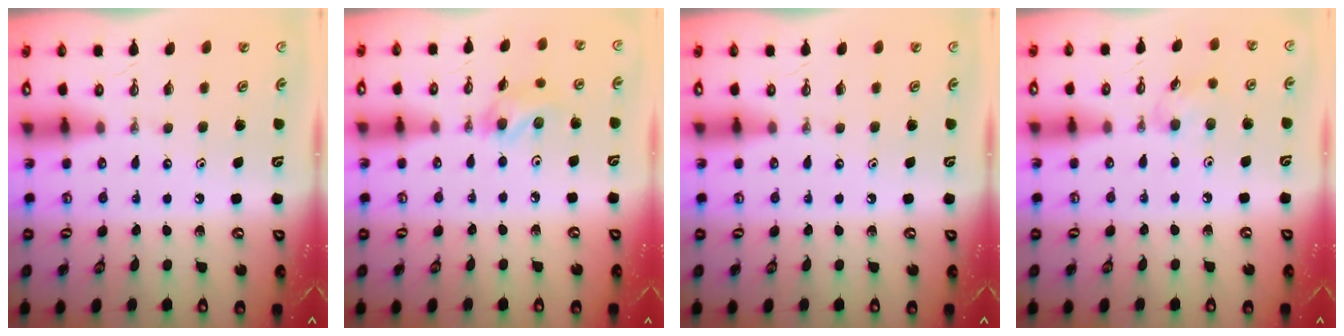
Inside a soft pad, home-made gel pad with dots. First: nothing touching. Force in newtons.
{"total": 7.5, "press": 7.4, "slide": 0.9}
{"total": 0.0}
{"total": 6.5, "press": 6.4, "slide": 1.3}